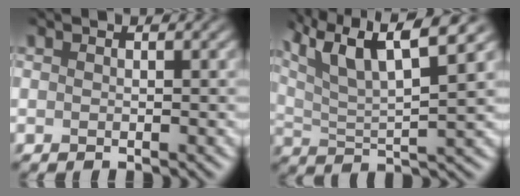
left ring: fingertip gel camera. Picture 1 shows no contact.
{"total": 10.1, "force": [6.1, 2.8, 7.5], "torque": [-0.135, 0.020, 0.090]}